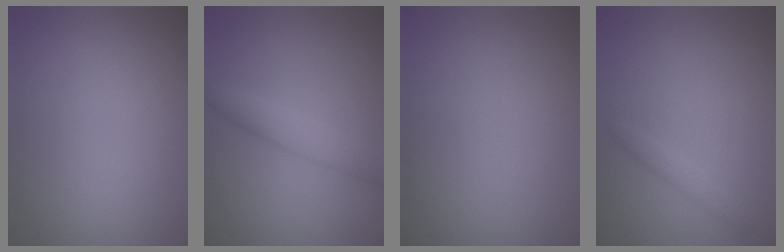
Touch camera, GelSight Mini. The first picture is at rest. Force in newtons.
{"total": 2.8, "press": 2.8, "slide": 0.2}
{"total": 0.0}
{"total": 1.6, "press": 1.6, "slide": 0.1}